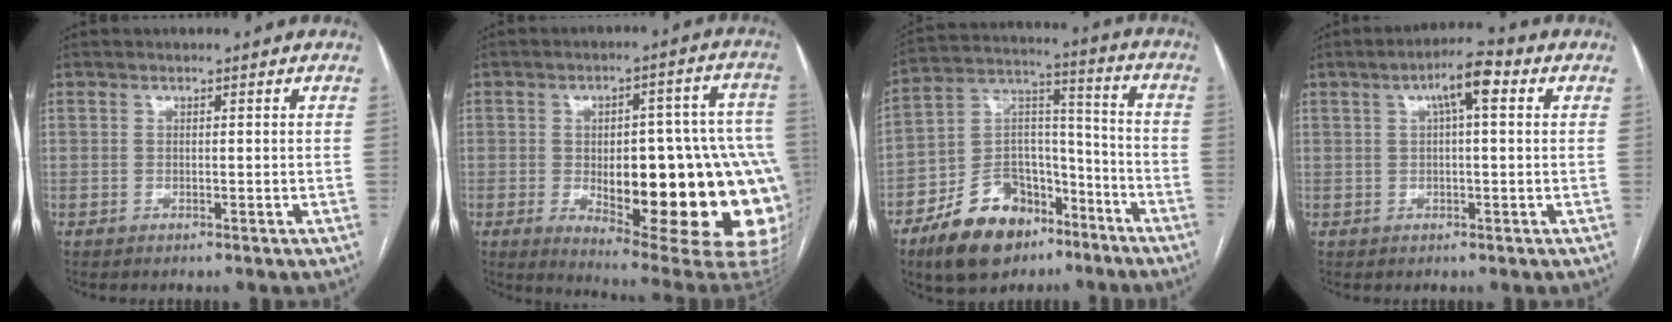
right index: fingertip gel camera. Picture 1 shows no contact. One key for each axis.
{"total": 26.6, "fx": -4.5, "fy": 7.9, "fz": 25.0, "tx": -0.232, "ty": 0.019, "tz": -0.035}
{"total": 16.6, "fx": -10.8, "fy": 9.5, "fz": 8.4, "tx": -0.151, "ty": 0.036, "tz": -0.179}
{"total": 5.8, "fx": 2.0, "fy": 1.0, "fz": 5.4, "tx": -0.093, "ty": 0.021, "tz": 0.027}